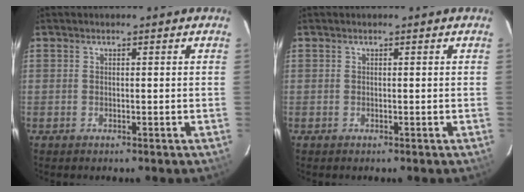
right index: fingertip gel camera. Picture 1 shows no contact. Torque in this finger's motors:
{"motor_torque": [0.00, 0.00, 0.00, 0.00]}